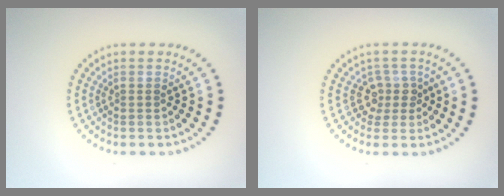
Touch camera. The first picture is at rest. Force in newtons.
{"total": 2.2, "press": 1.6, "slide": 1.5}